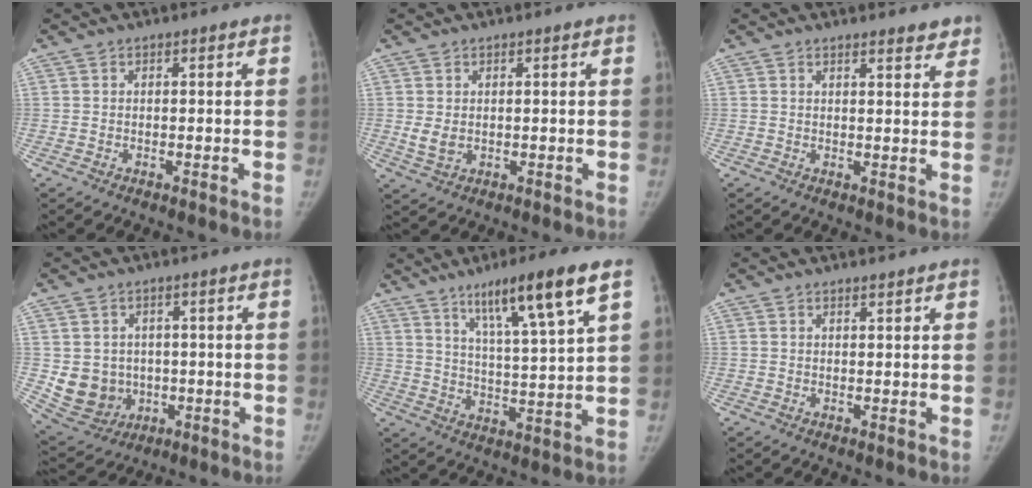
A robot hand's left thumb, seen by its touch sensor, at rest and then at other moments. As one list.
[{"total": 2.9, "force": [0.4, 2.1, 1.9], "torque": [-0.033, -0.010, 0.016]}, {"total": 3.8, "force": [3.4, 1.1, 1.4], "torque": [0.001, -0.020, 0.037]}, {"total": 9.1, "force": [-0.3, 8.3, 3.8], "torque": [-0.037, -0.003, 0.019]}, {"total": 14.1, "force": [8.1, 0.9, 11.4], "torque": [-0.191, -0.037, 0.136]}, {"total": 0.8, "force": [0.8, 0.1, 0.2], "torque": [-0.004, -0.007, 0.013]}]